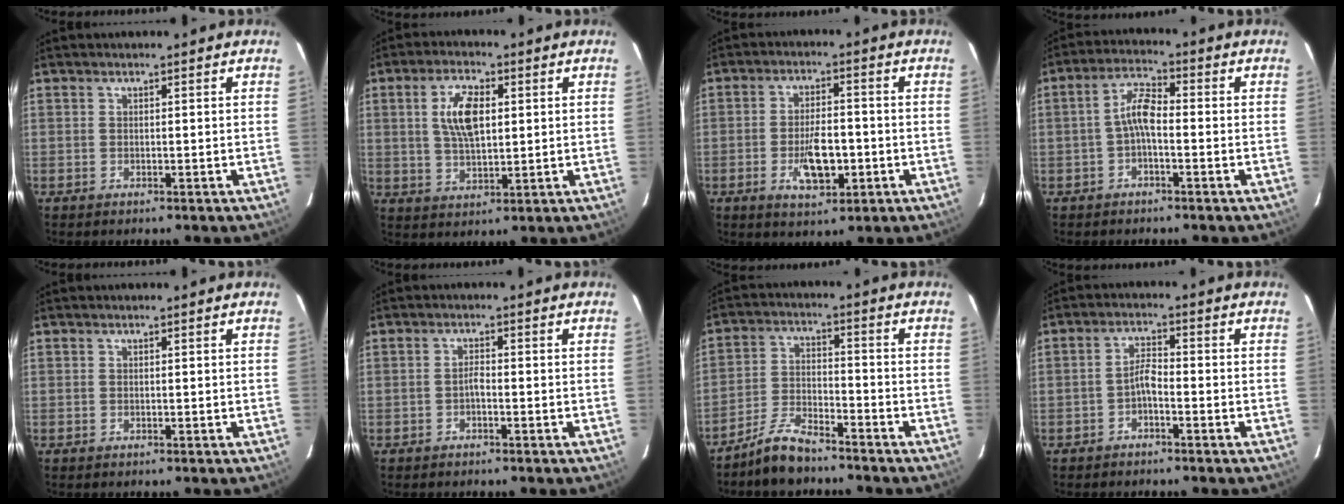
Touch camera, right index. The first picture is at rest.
{"total": 8.2, "force": [1.9, 3.7, 7.1], "torque": [-0.134, 0.008, 0.038]}
{"total": 8.3, "force": [-2.6, 3.6, 7.0], "torque": [-0.138, -0.004, -0.037]}
{"total": 4.7, "force": [-1.3, 1.6, 4.2], "torque": [-0.088, 0.017, -0.028]}
{"total": 0.0}
{"total": 1.2, "force": [-0.8, 0.3, 0.9], "torque": [-0.017, 0.006, -0.017]}
{"total": 7.4, "force": [-6.3, 1.8, 3.2], "torque": [-0.077, 0.011, -0.122]}
{"total": 1.9, "force": [-1.2, 0.4, 1.4], "torque": [-0.031, 0.007, -0.025]}